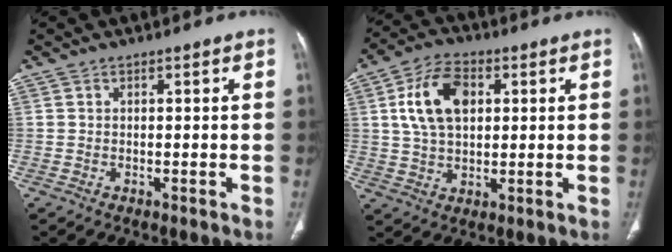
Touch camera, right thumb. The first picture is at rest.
{"total": 11.6, "force": [2.9, 7.1, 8.7], "torque": [-0.151, 0.006, 0.051]}